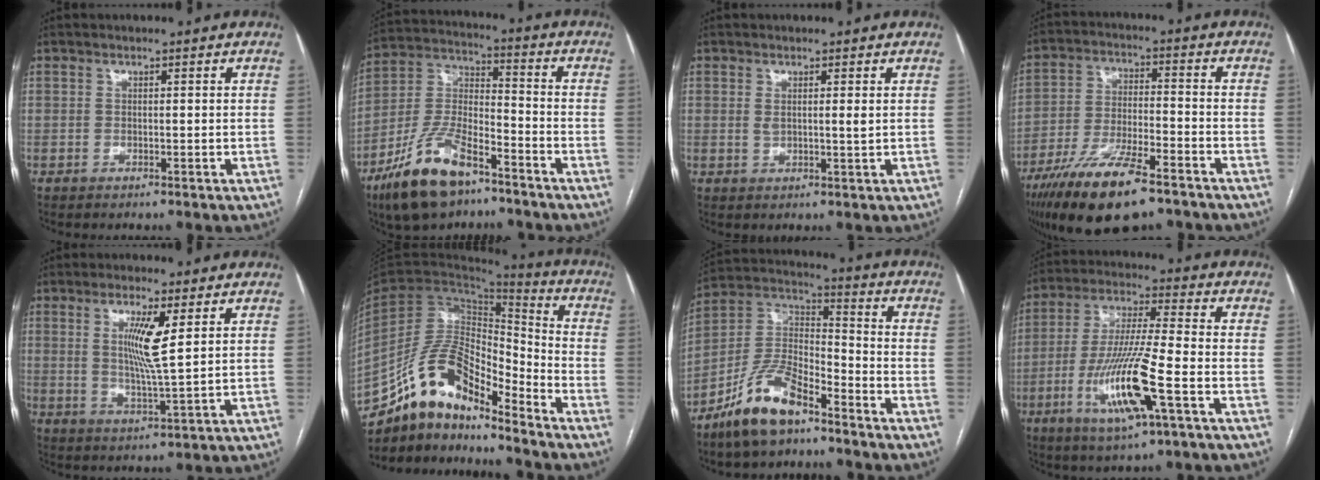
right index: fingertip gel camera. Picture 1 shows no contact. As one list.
[{"total": 14.6, "force": [-9.7, 5.2, 9.5], "torque": [-0.198, -0.002, -0.182]}, {"total": 2.2, "force": [0.6, 0.3, 2.1], "torque": [-0.038, -0.005, 0.012]}, {"total": 15.2, "force": [-10.5, 3.4, 10.4], "torque": [-0.205, -0.027, -0.186]}, {"total": 7.1, "force": [2.3, 0.1, 6.8], "torque": [-0.127, -0.012, 0.042]}, {"total": 14.6, "force": [-12.2, 4.3, 6.9], "torque": [-0.121, 0.041, -0.223]}, {"total": 12.2, "force": [-8.8, 4.1, 7.4], "torque": [-0.152, 0.013, -0.171]}, {"total": 14.6, "force": [-5.2, 0.9, 13.6], "torque": [-0.276, -0.018, -0.096]}]